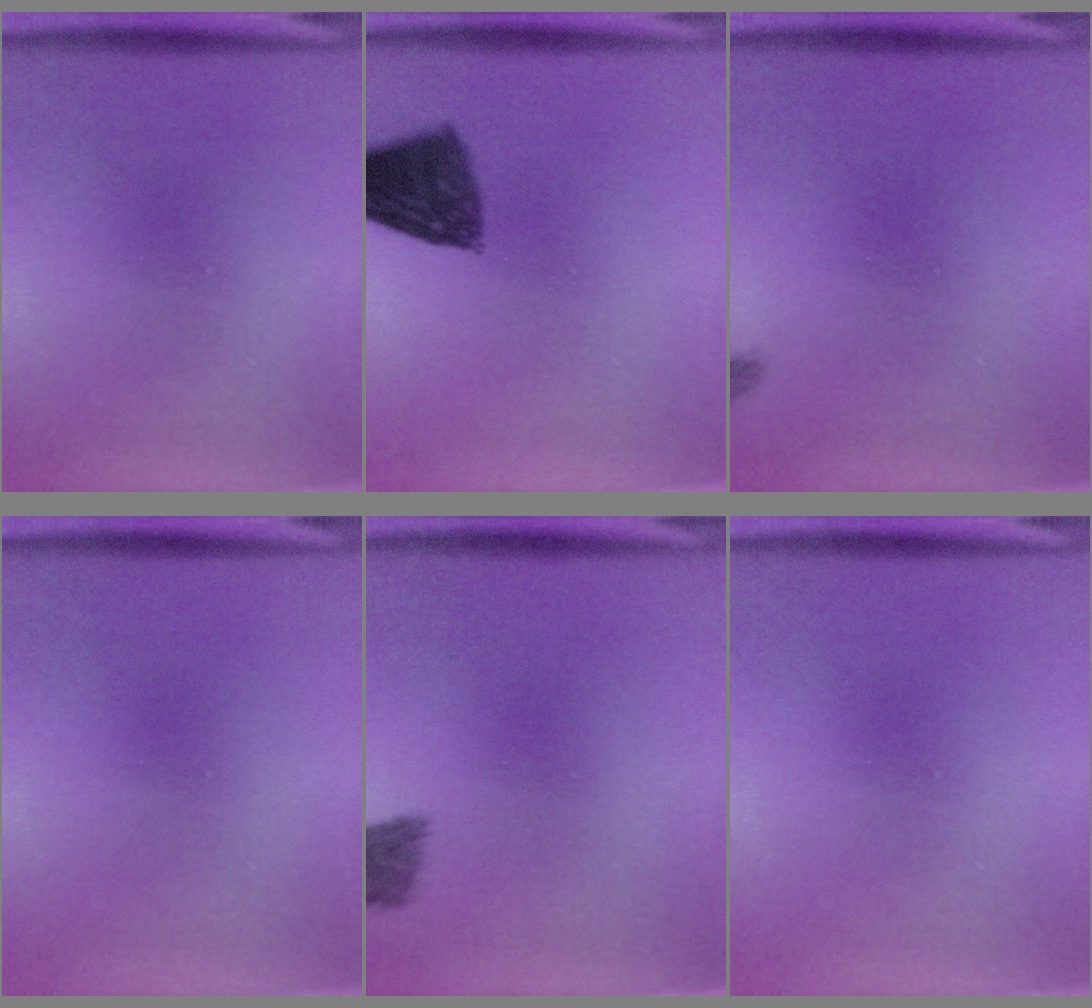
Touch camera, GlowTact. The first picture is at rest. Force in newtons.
{"total": 8.9}
{"total": 1.1}
{"total": 0.0}
{"total": 3.1}
{"total": 0.0}